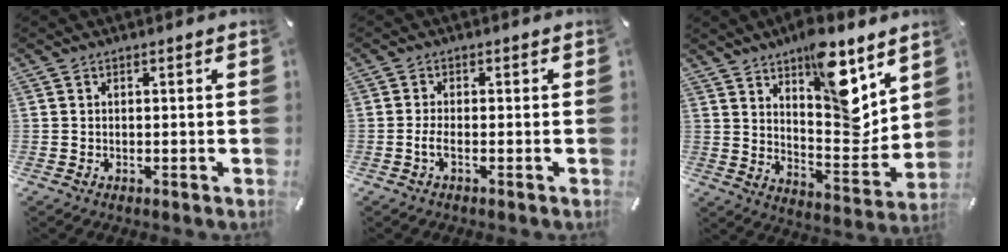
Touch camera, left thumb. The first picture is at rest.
{"total": 2.5, "force": [-0.9, 0.8, 2.2], "torque": [-0.047, 0.000, -0.017]}
{"total": 14.9, "force": [10.0, 5.9, 9.3], "torque": [-0.111, -0.084, 0.170]}